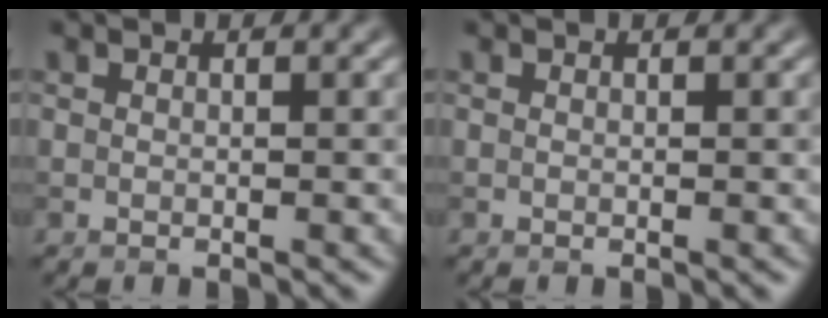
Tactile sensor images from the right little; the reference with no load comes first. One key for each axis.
{"total": 0.0}